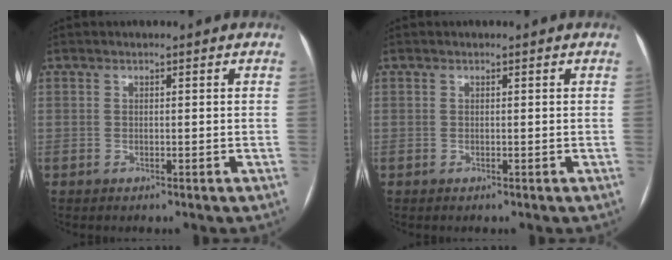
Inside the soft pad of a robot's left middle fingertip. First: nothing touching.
{"total": 0.0}